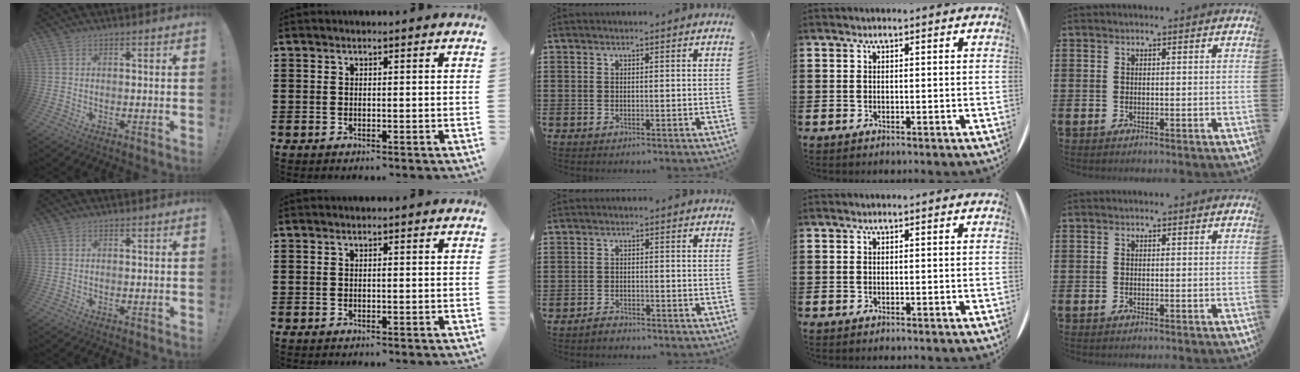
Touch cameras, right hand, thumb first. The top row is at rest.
{"middle": {"total": 1.4, "force": [-1.4, 0.3, 0.2], "torque": [-0.007, 0.002, -0.029]}}